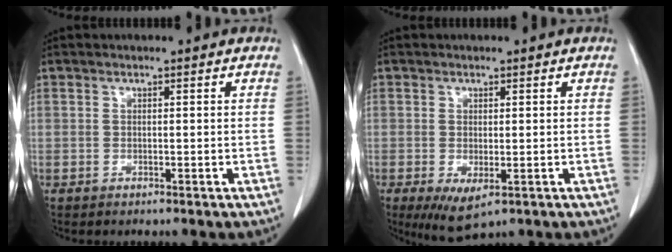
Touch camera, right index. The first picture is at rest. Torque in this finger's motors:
{"motor_torque": [0.62, -0.58, 0.17, 0.03]}